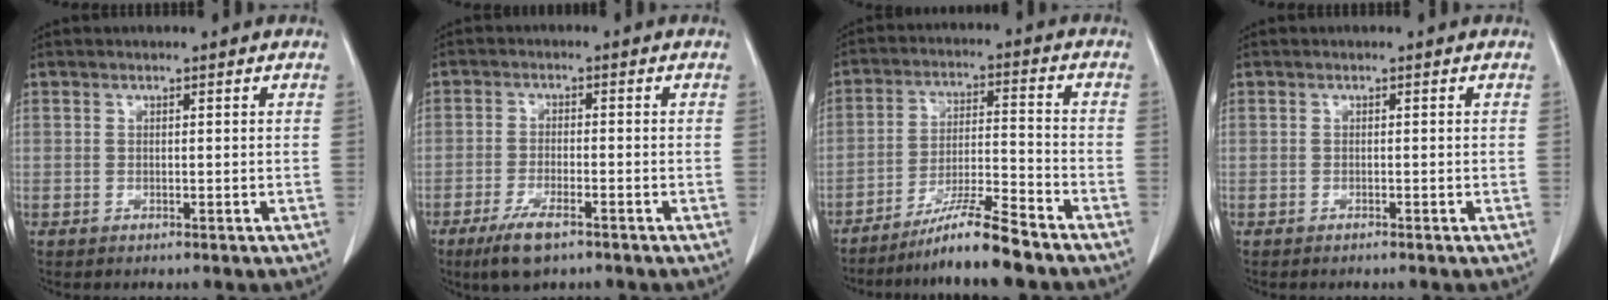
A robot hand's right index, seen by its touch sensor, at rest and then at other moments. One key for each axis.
{"total": 6.0, "fx": -3.9, "fy": 1.4, "fz": 4.3, "tx": -0.092, "ty": -0.013, "tz": -0.067}
{"total": 9.3, "fx": -7.6, "fy": -0.8, "fz": 5.2, "tx": -0.091, "ty": -0.017, "tz": -0.138}
{"total": 0.5, "fx": -0.5, "fy": 0.0, "fz": 0.2, "tx": -0.009, "ty": -0.003, "tz": -0.009}